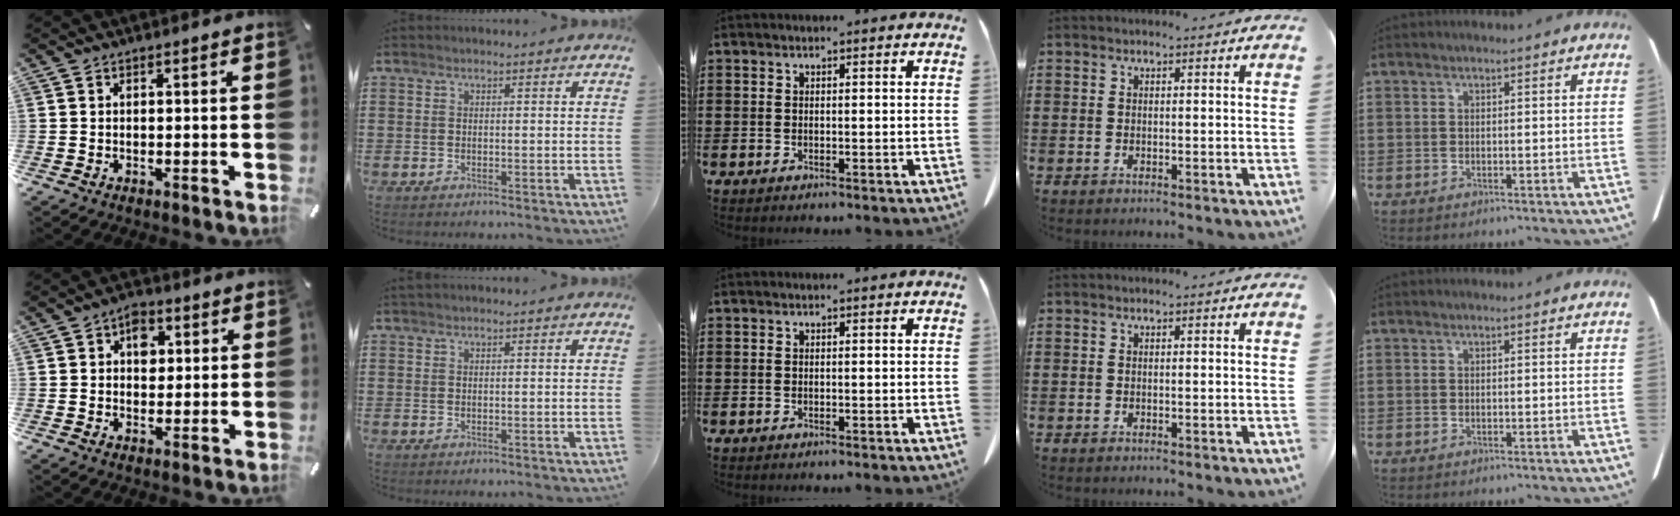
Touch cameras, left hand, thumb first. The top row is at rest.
{"thumb": {"total": 5.2, "force": [1.4, 3.9, 3.1], "torque": [-0.027, -0.006, 0.016]}}